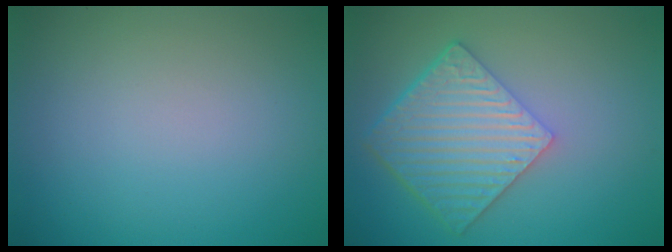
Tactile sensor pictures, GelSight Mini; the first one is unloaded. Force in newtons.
{"total": 6.9, "press": 4.9, "slide": 4.8}